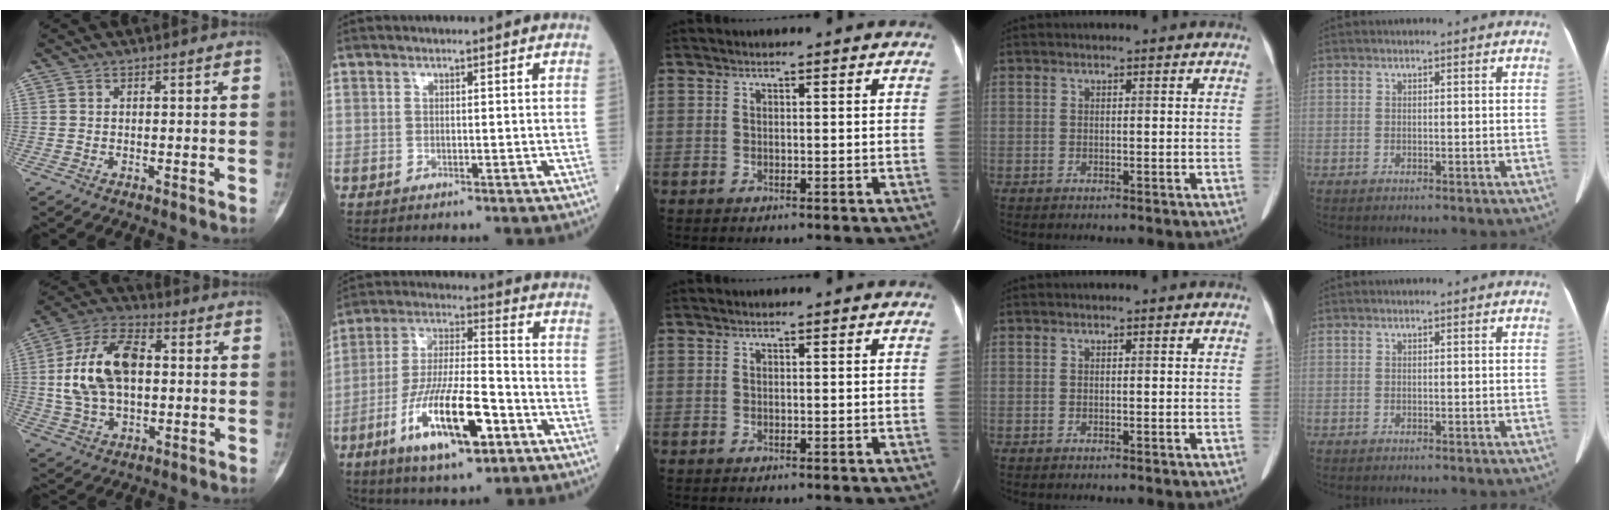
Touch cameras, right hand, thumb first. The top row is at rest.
{"thumb": {"total": 16.0, "force": [1.3, 9.4, 12.8], "torque": [-0.239, 0.023, 0.021]}, "index": {"total": 15.4, "force": [-6.8, 3.6, 13.4], "torque": [-0.259, -0.011, -0.115]}}